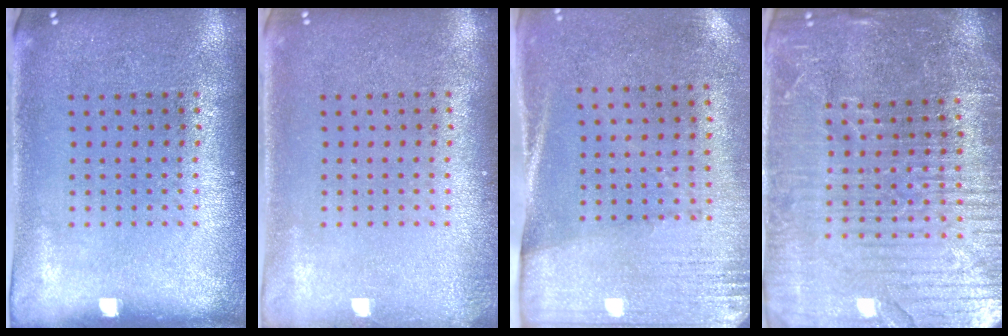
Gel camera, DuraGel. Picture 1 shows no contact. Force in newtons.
{"total": 0.7, "press": 0.7, "slide": 0.2}
{"total": 2.7, "press": 2.3, "slide": 1.4}
{"total": 5.3, "press": 4.8, "slide": 2.3}